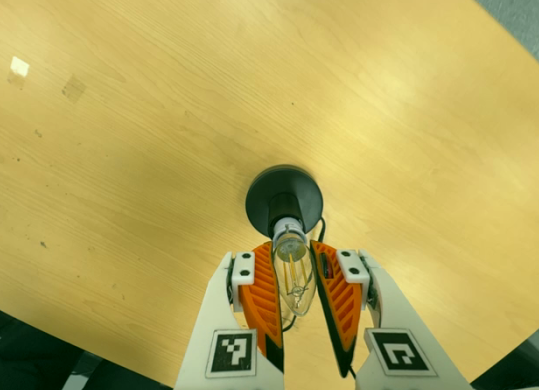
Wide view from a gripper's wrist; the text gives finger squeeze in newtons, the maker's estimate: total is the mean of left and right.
{"total": 13.2, "left": 13.3, "right": 13.2}